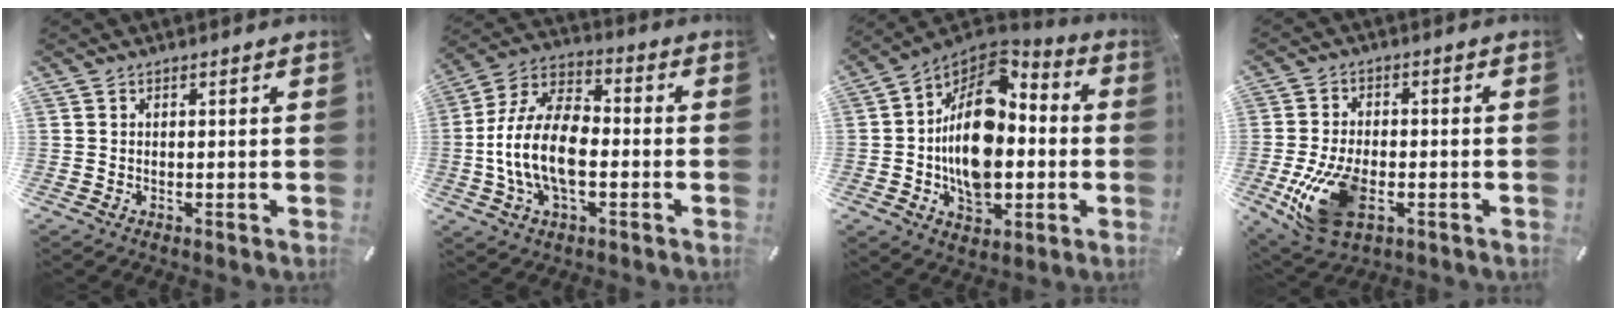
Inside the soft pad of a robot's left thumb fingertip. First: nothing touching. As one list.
[{"total": 15.3, "force": [-3.4, 9.1, 11.8], "torque": [-0.249, 0.013, -0.064]}, {"total": 17.9, "force": [-0.5, 13.0, 12.4], "torque": [-0.223, 0.000, -0.007]}, {"total": 14.1, "force": [-3.8, 8.5, 10.6], "torque": [-0.226, -0.003, -0.067]}]